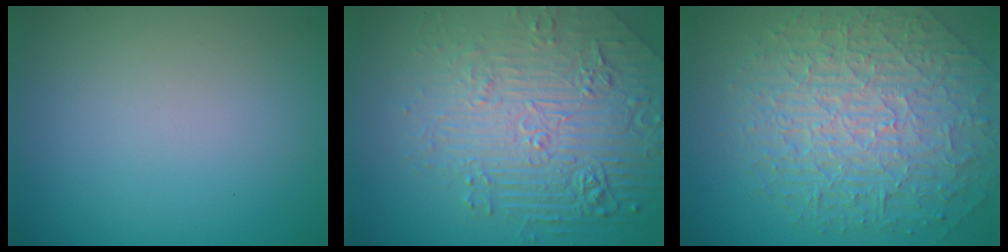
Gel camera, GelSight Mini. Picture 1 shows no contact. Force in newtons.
{"total": 8.8, "press": 6.0, "slide": 6.4}
{"total": 10.1, "press": 6.6, "slide": 7.6}